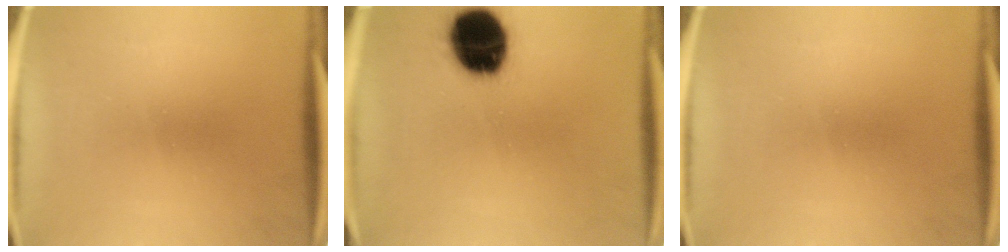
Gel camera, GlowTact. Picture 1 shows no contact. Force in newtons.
{"total": 19.5}
{"total": 0.0}